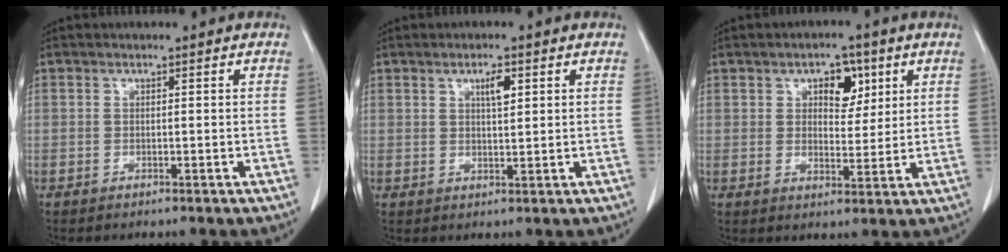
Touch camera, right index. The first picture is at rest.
{"total": 2.9, "force": [1.3, 0.8, 2.5], "torque": [-0.042, -0.003, 0.022]}
{"total": 5.7, "force": [2.6, 3.3, 3.9], "torque": [-0.050, 0.010, 0.038]}